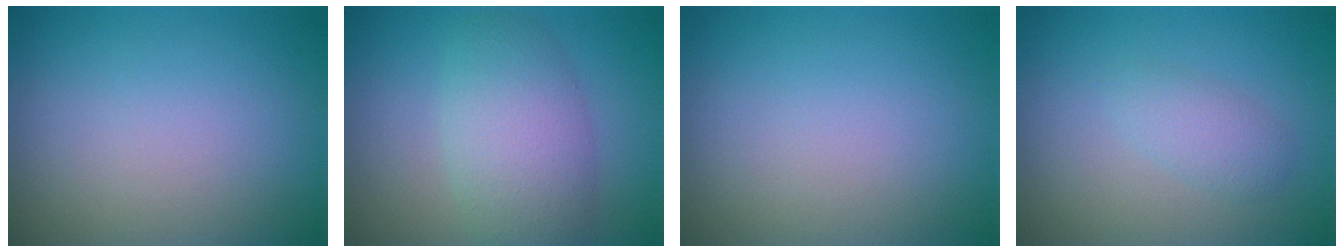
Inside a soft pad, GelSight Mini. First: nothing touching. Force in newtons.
{"total": 5.5, "press": 5.5, "slide": 0.3}
{"total": 0.0}
{"total": 1.8, "press": 1.8, "slide": 0.2}